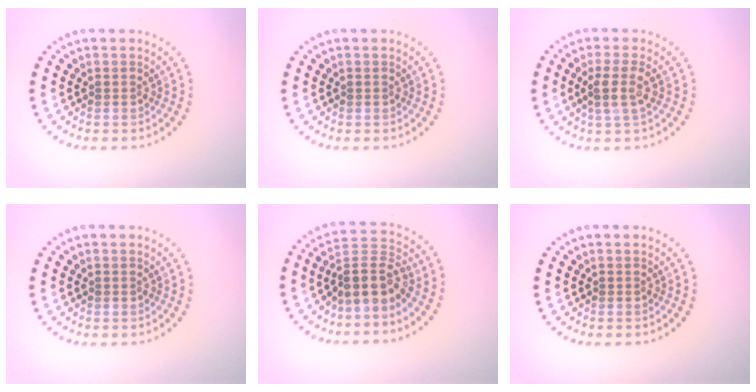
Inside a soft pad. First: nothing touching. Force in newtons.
{"total": 0.0}
{"total": 2.3, "press": 2.0, "slide": 1.2}
{"total": 0.0}
{"total": 3.9, "press": 3.1, "slide": 2.4}
{"total": 0.0}